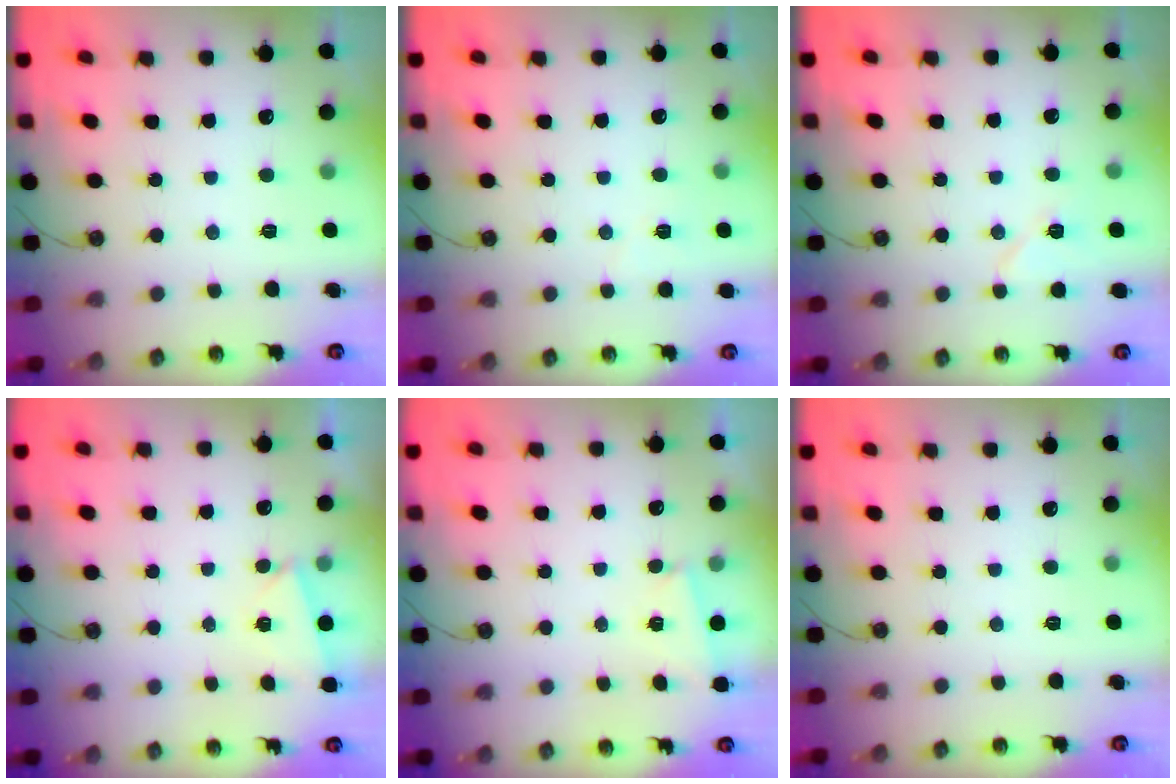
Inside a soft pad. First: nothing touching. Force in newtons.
{"total": 3.7, "press": 3.4, "slide": 1.4}
{"total": 6.4, "press": 6.3, "slide": 1.4}
{"total": 2.9, "press": 2.1, "slide": 2.0}
{"total": 1.5, "press": 1.4, "slide": 0.5}
{"total": 0.0}